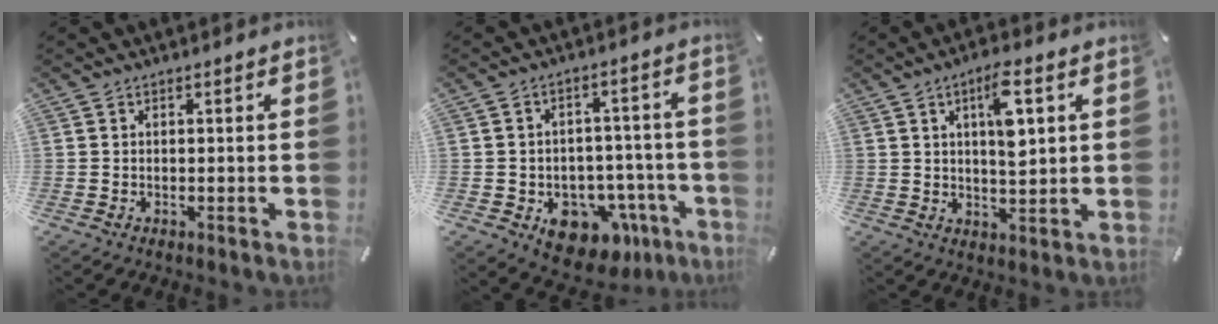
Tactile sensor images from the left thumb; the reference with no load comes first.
{"total": 11.7, "force": [-6.0, 8.3, 5.7], "torque": [-0.044, 0.038, -0.088]}
{"total": 8.0, "force": [3.0, 2.6, 7.0], "torque": [-0.110, -0.008, 0.043]}